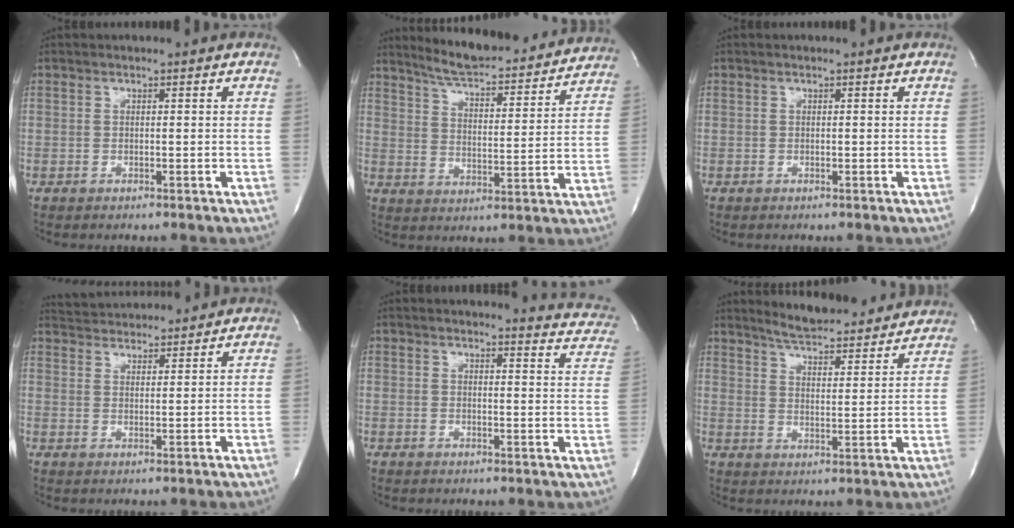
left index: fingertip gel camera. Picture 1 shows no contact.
{"total": 18.7, "force": [17.3, 2.7, 6.8], "torque": [-0.095, -0.023, 0.231]}
{"total": 0.6, "force": [-0.6, -0.1, 0.0], "torque": [0.003, -0.003, -0.010]}
{"total": 8.2, "force": [8.0, 1.1, 1.6], "torque": [-0.031, 0.019, 0.120]}
{"total": 9.4, "force": [9.1, 1.4, 1.9], "torque": [0.003, -0.059, 0.066]}
{"total": 14.4, "force": [13.5, 1.9, 4.6], "torque": [-0.063, -0.014, 0.178]}